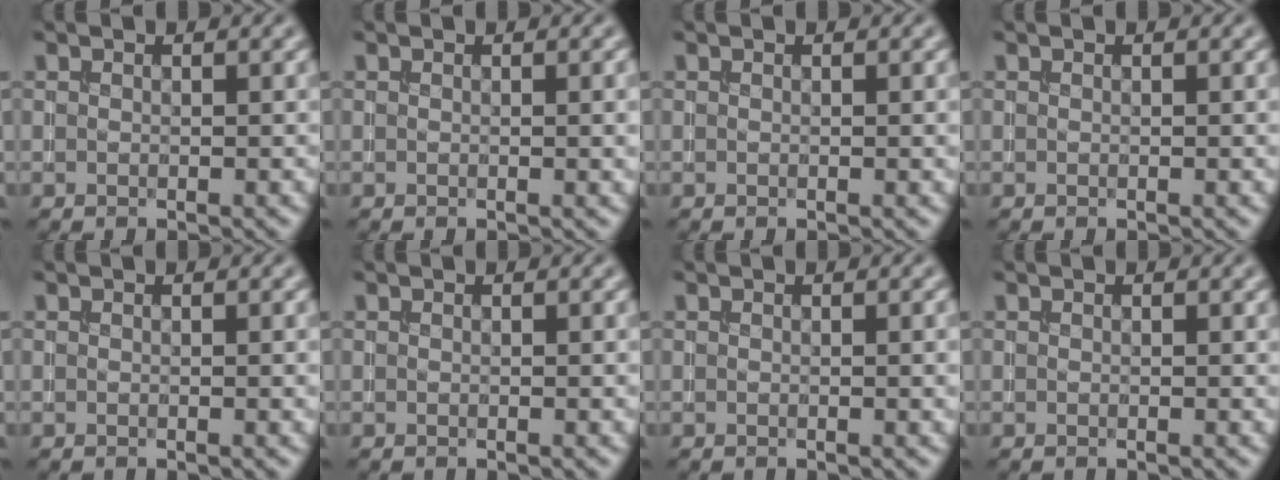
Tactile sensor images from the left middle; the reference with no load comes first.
{"total": 1.4, "force": [0.1, 0.3, 1.4], "torque": [-0.014, 0.001, 0.000]}
{"total": 0.6, "force": [0.0, 0.1, 0.6], "torque": [-0.005, 0.000, 0.000]}
{"total": 0.0}
{"total": 0.6, "force": [0.0, 0.1, 0.6], "torque": [-0.006, -0.001, 0.000]}
{"total": 0.0}
{"total": 1.1, "force": [0.1, 0.2, 1.1], "torque": [-0.011, 0.000, 0.000]}
{"total": 0.0}